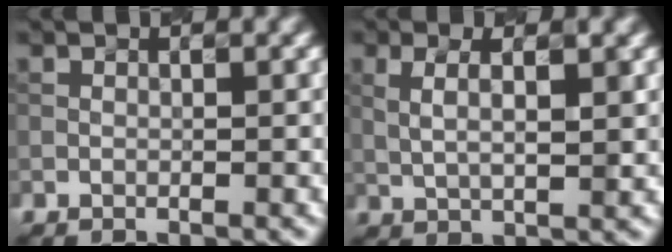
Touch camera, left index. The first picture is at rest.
{"total": 3.3, "force": [1.1, 0.9, 3.0], "torque": [-0.051, 0.002, 0.023]}